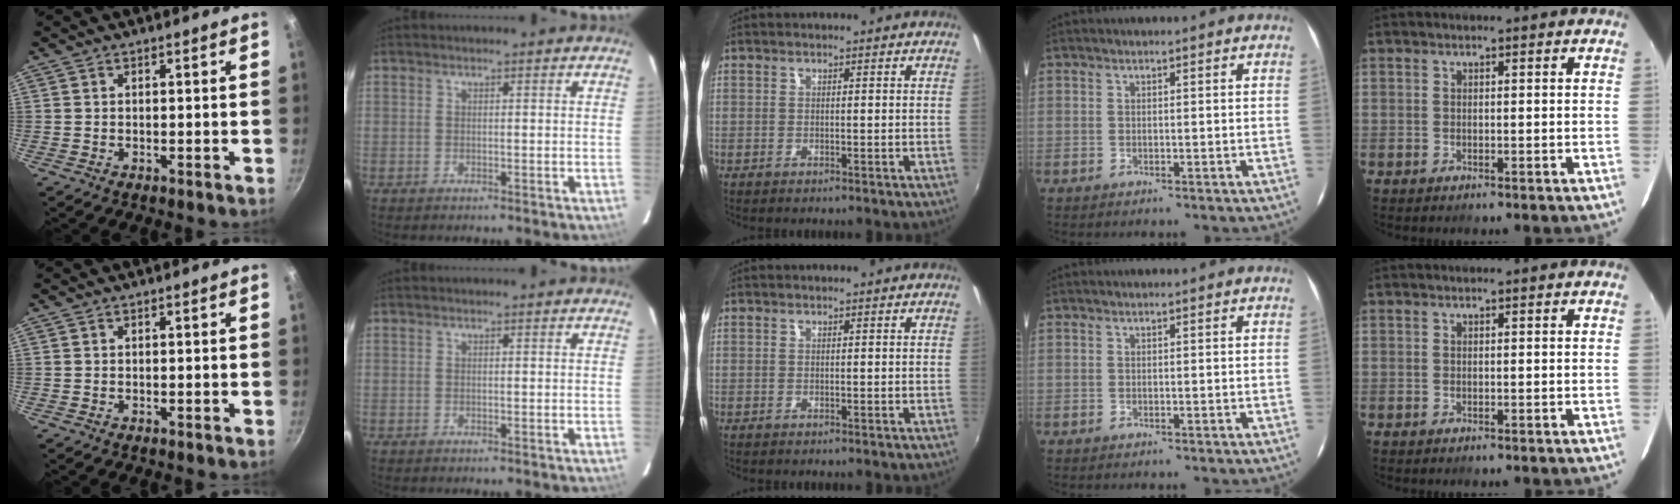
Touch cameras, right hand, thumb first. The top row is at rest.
{}